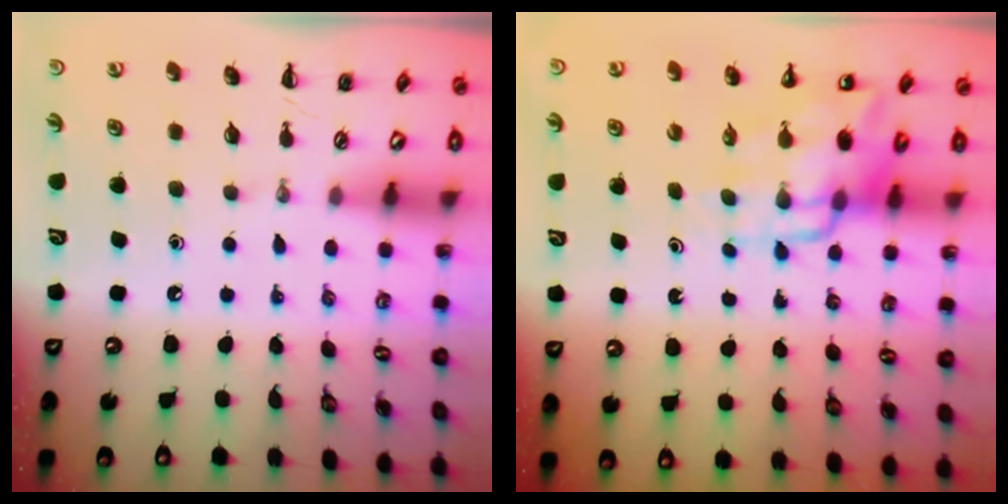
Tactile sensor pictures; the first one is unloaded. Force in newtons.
{"total": 13.0, "press": 12.5, "slide": 3.7}